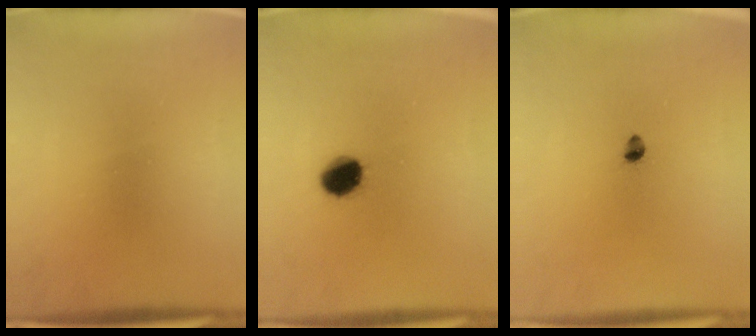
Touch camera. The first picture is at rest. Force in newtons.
{"total": 6.6}
{"total": 1.7}